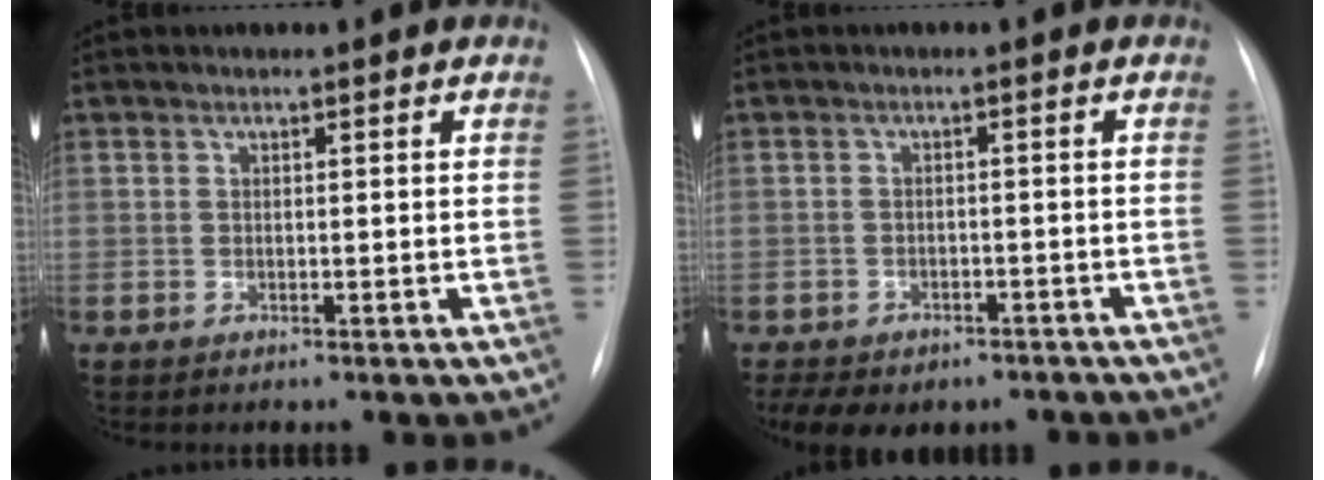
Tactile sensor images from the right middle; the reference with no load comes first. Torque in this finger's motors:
{"motor_torque": [1.08, -1.06, 0.15, 0.05]}